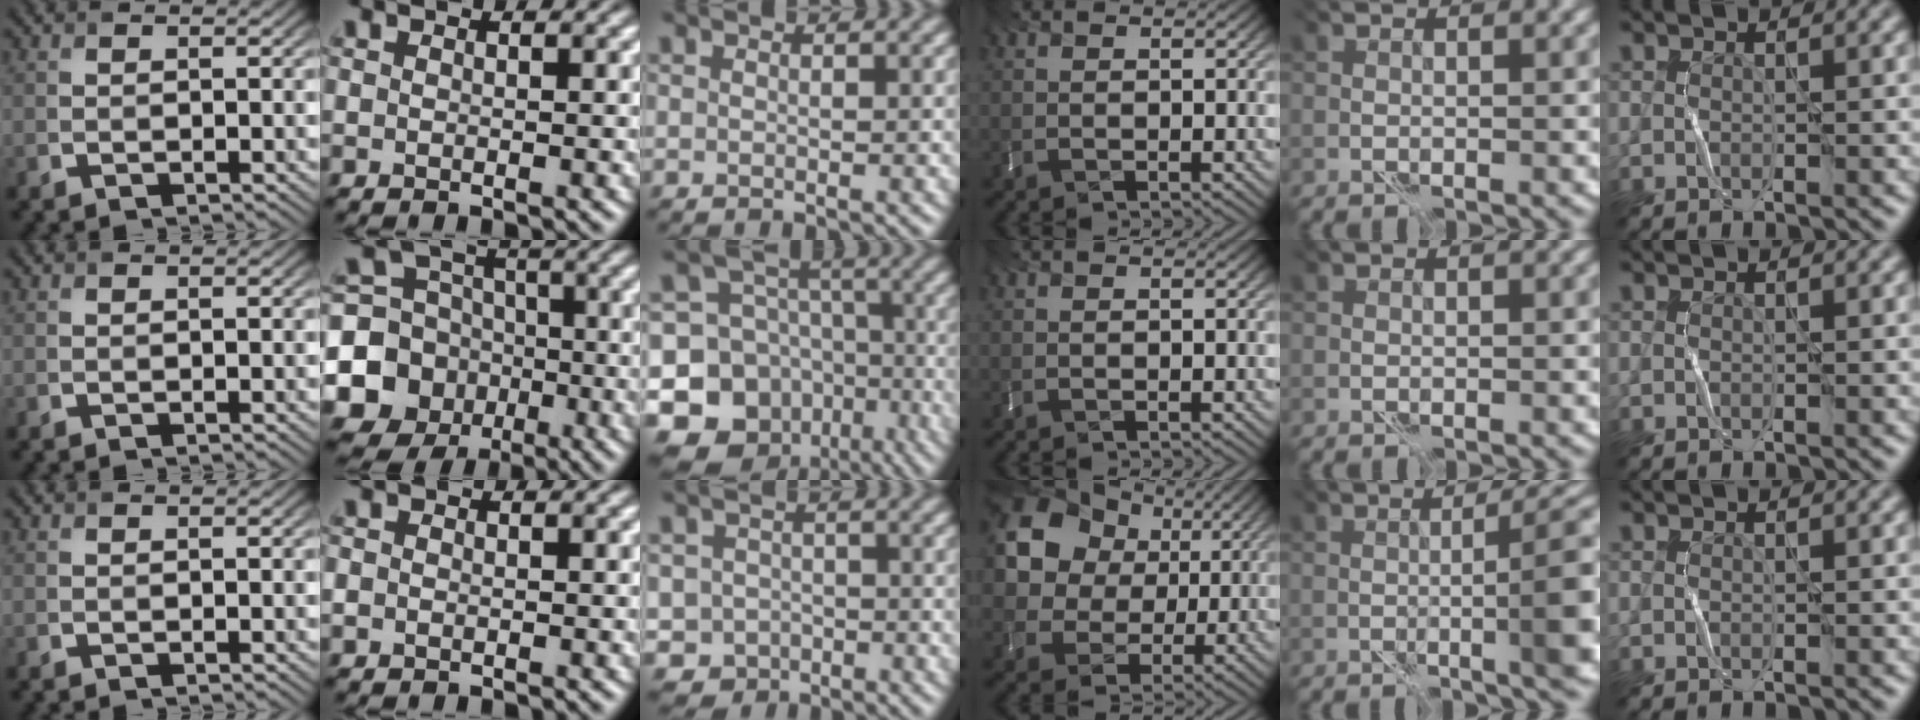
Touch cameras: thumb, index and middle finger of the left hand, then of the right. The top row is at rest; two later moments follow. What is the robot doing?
{"motion": "fold", "object": "bubble wrap"}